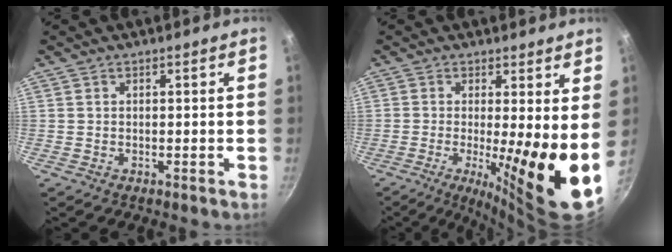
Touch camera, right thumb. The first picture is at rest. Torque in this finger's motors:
{"motor_torque": [2.48, 2.52, 1.82, -0.43, 0.30]}